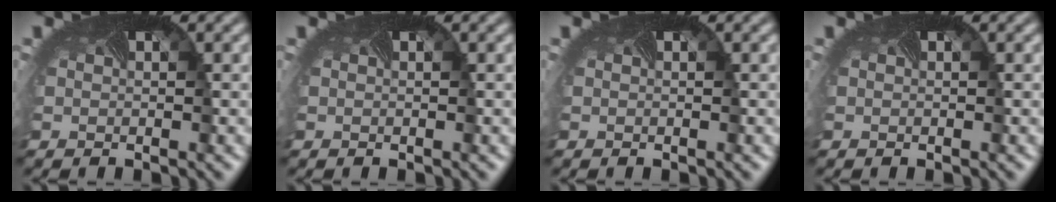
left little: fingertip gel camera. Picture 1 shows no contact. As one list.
[{"total": 0.0}, {"total": 0.0}, {"total": 0.0}]